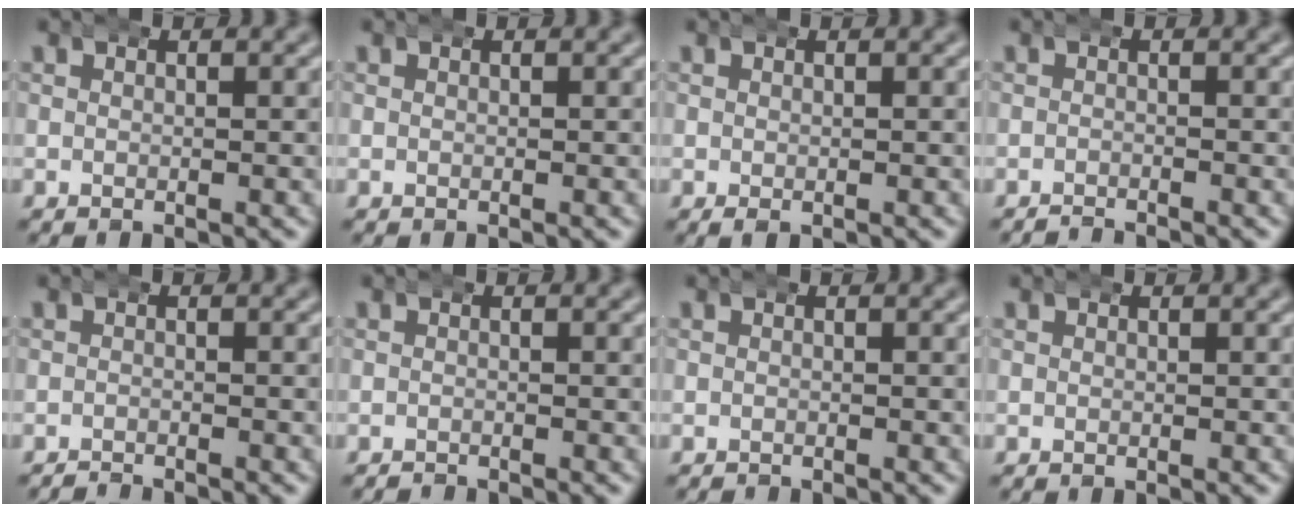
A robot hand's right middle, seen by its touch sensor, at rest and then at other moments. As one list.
[{"total": 0.0}, {"total": 0.8, "force": [-0.4, 0.4, 0.5], "torque": [-0.015, -0.006, -0.002]}, {"total": 1.8, "force": [-1.8, 0.0, 0.0], "torque": [-0.004, -0.008, -0.029]}, {"total": 1.7, "force": [-1.7, 0.1, 0.0], "torque": [-0.003, -0.008, -0.027]}, {"total": 0.9, "force": [-0.9, 0.0, -0.1], "torque": [-0.003, -0.007, -0.014]}, {"total": 0.5, "force": [-0.5, -0.1, -0.1], "torque": [-0.003, -0.005, -0.007]}, {"total": 0.0}]